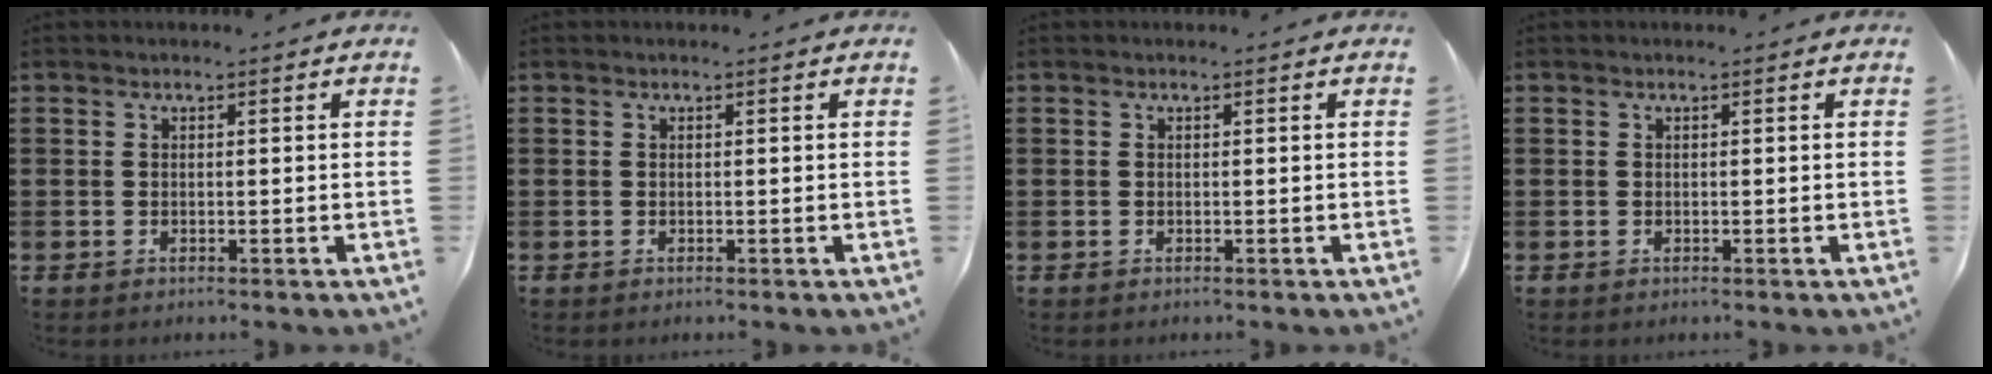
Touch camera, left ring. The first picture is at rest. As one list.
[{"total": 0.0}, {"total": 0.0}, {"total": 0.0}]